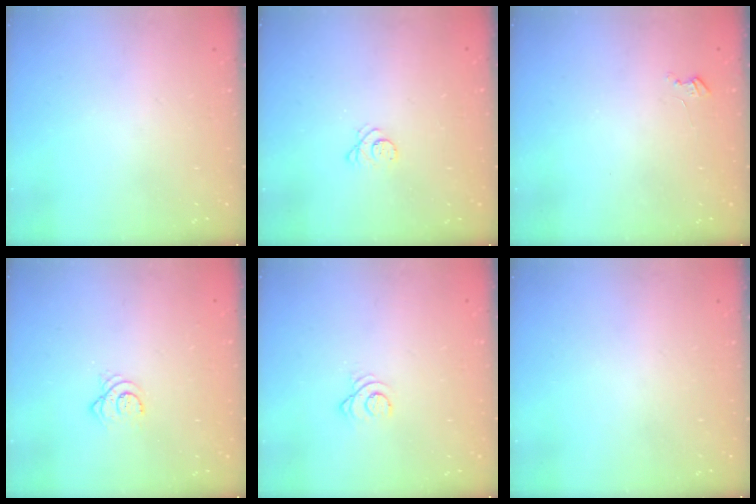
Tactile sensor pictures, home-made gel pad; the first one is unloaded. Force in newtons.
{"total": 3.3, "press": 3.3, "slide": 0.4}
{"total": 2.7, "press": 2.7, "slide": 0.3}
{"total": 5.2, "press": 5.1, "slide": 0.5}
{"total": 2.5, "press": 2.5, "slide": 0.1}
{"total": 0.0}